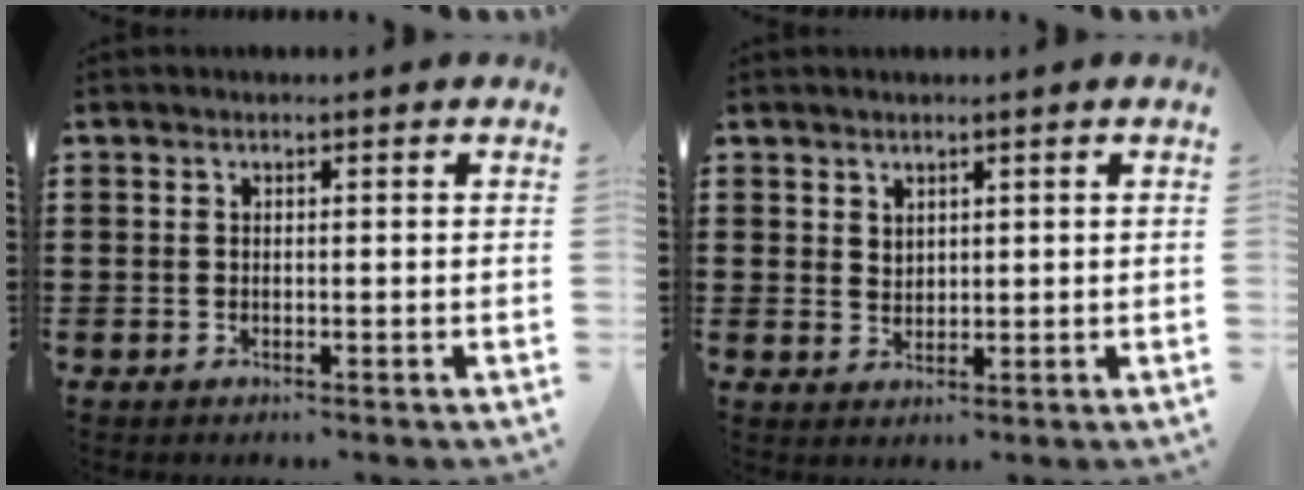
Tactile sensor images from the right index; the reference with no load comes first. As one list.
[{"total": 1.9, "force": [1.5, 1.0, 0.2], "torque": [-0.006, 0.002, 0.031]}]